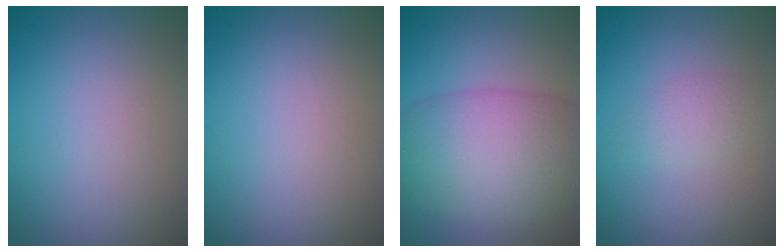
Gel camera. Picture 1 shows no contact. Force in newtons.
{"total": 0.0}
{"total": 9.0, "press": 9.0, "slide": 0.5}
{"total": 2.3, "press": 2.3, "slide": 0.0}